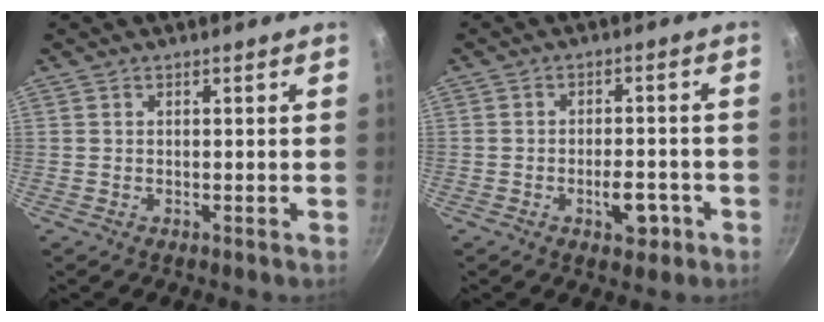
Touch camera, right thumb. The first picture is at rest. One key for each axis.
{"total": 5.2, "fx": -2.4, "fy": 2.8, "fz": 3.7, "tx": -0.037, "ty": 0.017, "tz": -0.032}